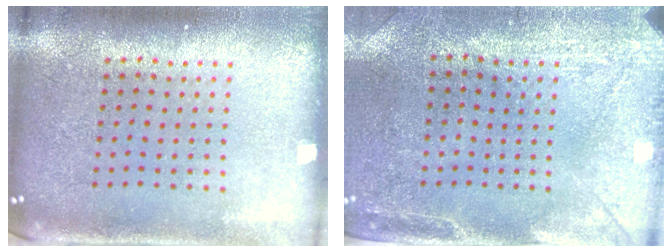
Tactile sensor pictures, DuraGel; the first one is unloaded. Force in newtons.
{"total": 3.0, "press": 2.4, "slide": 1.8}